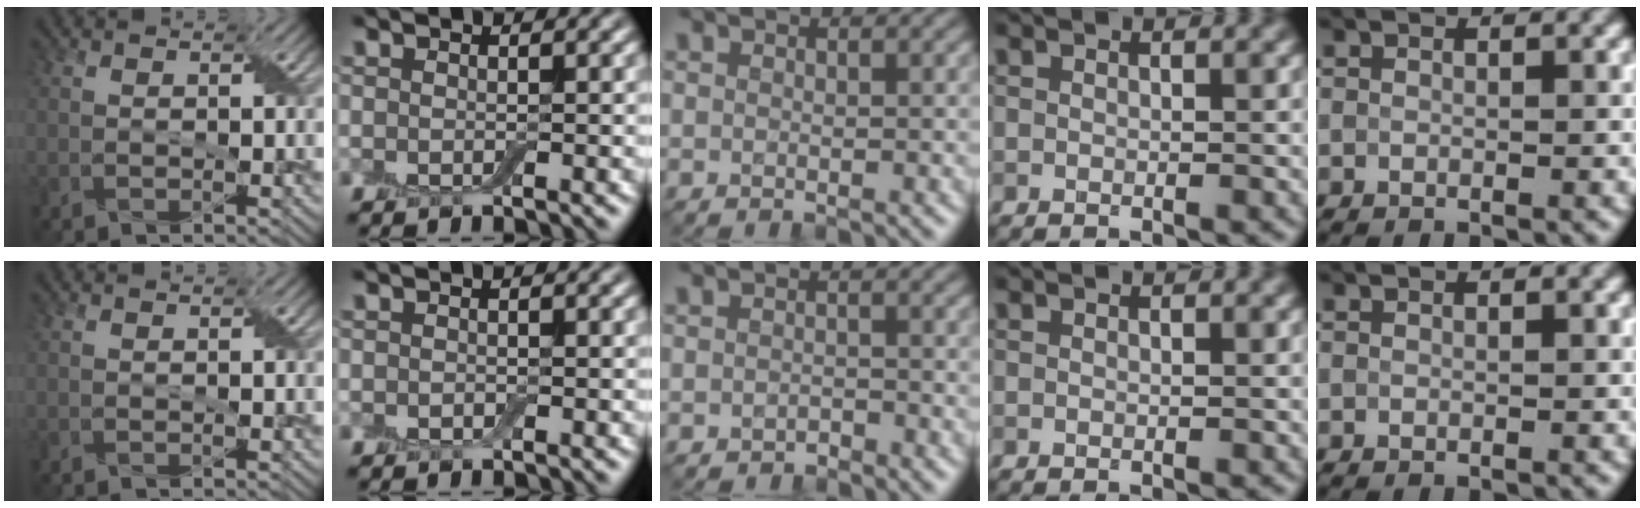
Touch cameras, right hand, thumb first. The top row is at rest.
{"middle": {"total": 0.7, "force": [-0.6, 0.3, 0.2], "torque": [-0.003, -0.001, -0.011]}}